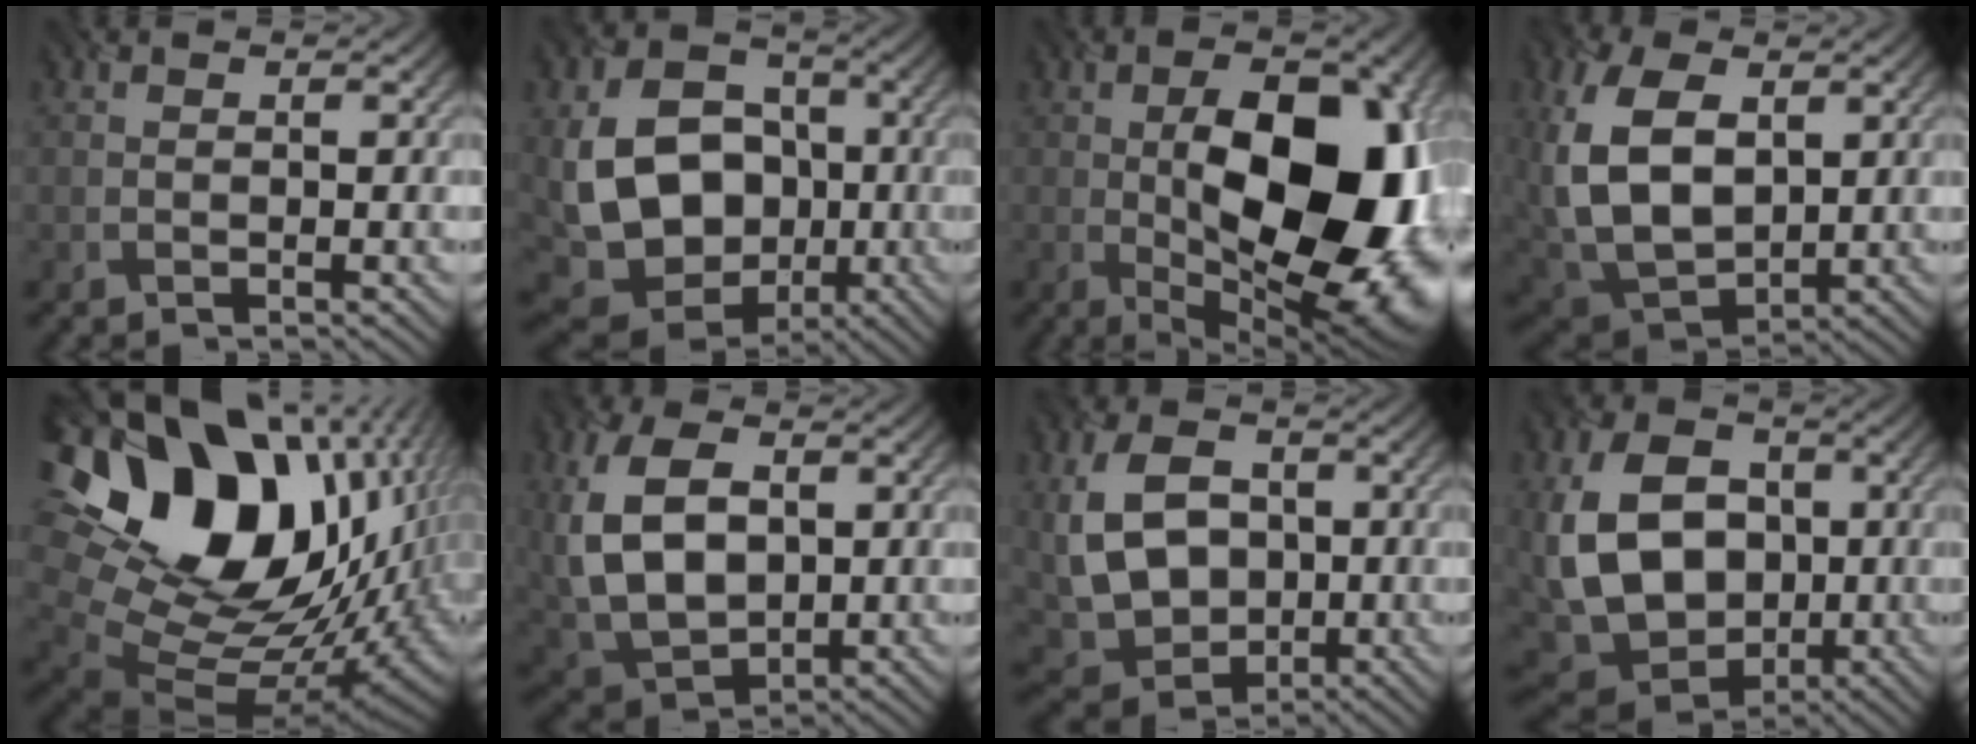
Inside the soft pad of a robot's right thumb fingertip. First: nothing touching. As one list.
[{"total": 15.4, "force": [-1.7, 11.8, 9.7], "torque": [-0.199, -0.027, -0.028]}, {"total": 18.4, "force": [-0.6, 9.1, 16.0], "torque": [-0.209, 0.004, -0.008]}, {"total": 14.2, "force": [2.5, 9.2, 10.6], "torque": [-0.266, -0.003, 0.055]}, {"total": 22.4, "force": [6.8, 15.5, 14.7], "torque": [-0.295, -0.006, 0.156]}, {"total": 13.0, "force": [1.6, 8.6, 9.6], "torque": [-0.240, -0.002, 0.036]}, {"total": 11.3, "force": [0.3, 8.2, 7.8], "torque": [-0.186, -0.007, 0.007]}, {"total": 15.7, "force": [-0.2, 11.5, 10.6], "torque": [-0.240, -0.009, -0.003]}]